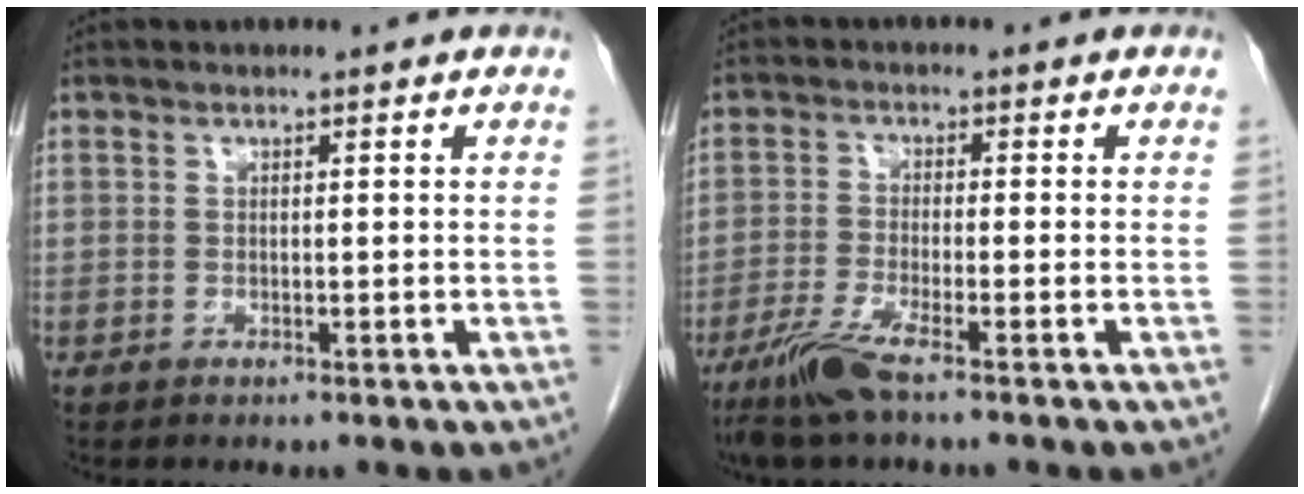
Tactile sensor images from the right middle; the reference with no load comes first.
{"total": 5.5, "force": [-3.9, 0.0, 3.9], "torque": [-0.087, -0.016, -0.081]}